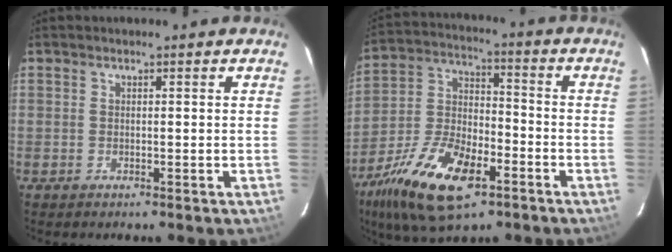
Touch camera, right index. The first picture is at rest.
{"total": 19.6, "force": [-10.9, 8.5, 13.9], "torque": [-0.291, -0.027, -0.198]}